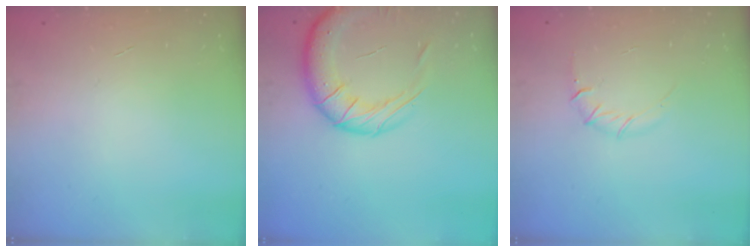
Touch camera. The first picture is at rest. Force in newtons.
{"total": 16.4, "press": 16.3, "slide": 1.9}
{"total": 6.3, "press": 6.0, "slide": 2.1}